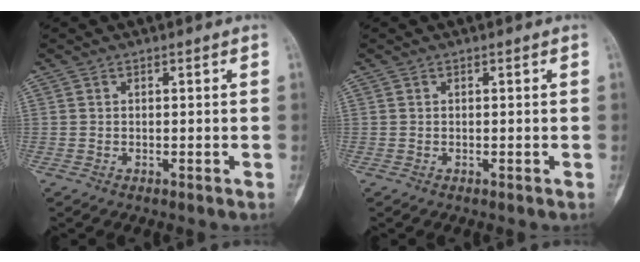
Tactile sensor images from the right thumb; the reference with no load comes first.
{"total": 0.0}